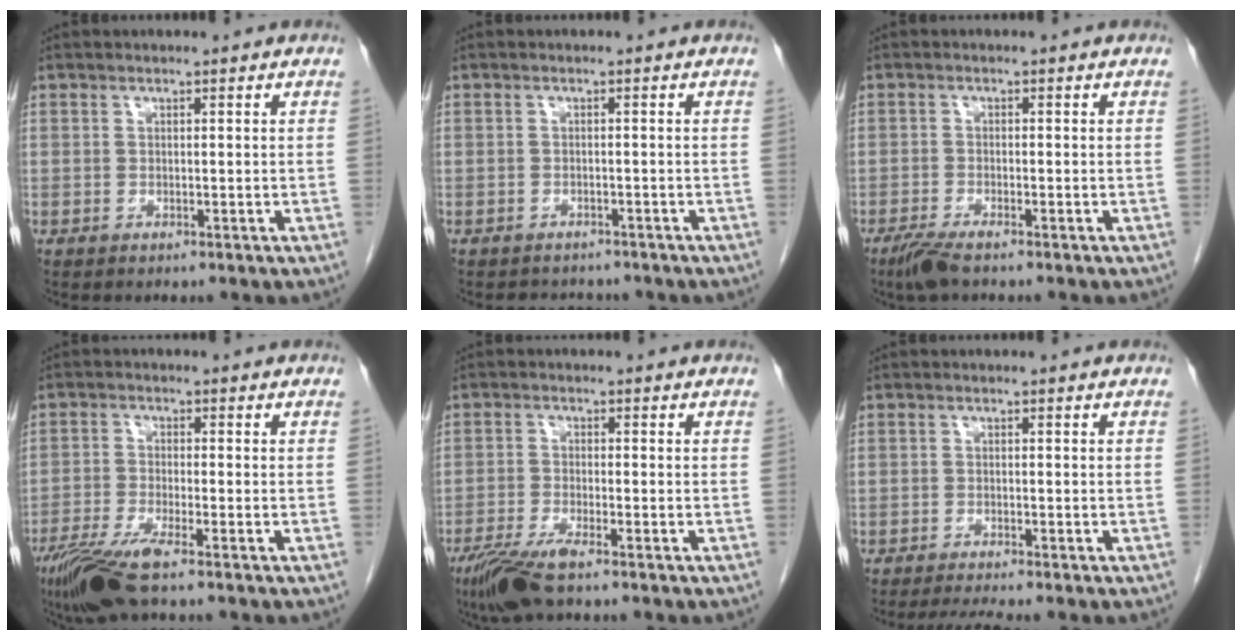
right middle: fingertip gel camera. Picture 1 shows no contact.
{"total": 3.7, "force": [-3.3, 1.5, 0.4], "torque": [-0.006, 0.000, -0.043]}
{"total": 3.3, "force": [-2.6, 0.4, 2.1], "torque": [-0.049, -0.009, -0.051]}
{"total": 7.4, "force": [-5.2, 0.4, 5.3], "torque": [-0.108, -0.021, -0.098]}
{"total": 6.1, "force": [-4.3, 0.5, 4.2], "torque": [-0.088, -0.018, -0.082]}
{"total": 3.3, "force": [-3.0, -0.7, 1.4], "torque": [-0.027, -0.013, -0.052]}